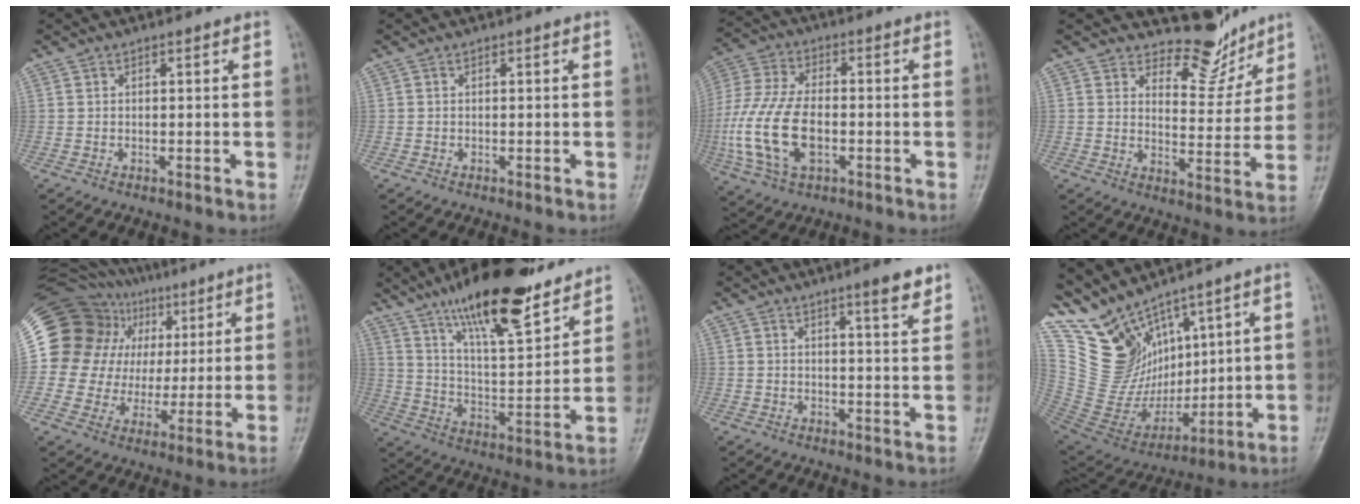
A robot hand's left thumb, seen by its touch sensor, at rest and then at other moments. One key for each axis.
{"total": 0.0}
{"total": 15.9, "fx": -3.3, "fy": 8.9, "fz": 12.7, "tx": -0.283, "ty": 0.008, "tz": -0.059}
{"total": 8.2, "fx": 7.4, "fy": 3.4, "fz": 1.0, "tx": 0.022, "ty": -0.069, "tz": 0.114}
{"total": 24.9, "fx": 7.9, "fy": 21.1, "fz": 10.7, "tx": -0.186, "ty": 0.060, "tz": 0.157}
{"total": 20.5, "fx": 15.2, "fy": 5.4, "fz": 12.6, "tx": -0.173, "ty": -0.076, "tz": 0.259}
{"total": 5.3, "fx": 3.5, "fy": 0.6, "fz": 3.8, "tx": -0.047, "ty": -0.024, "tz": 0.049}
{"total": 15.9, "fx": 11.8, "fy": 8.6, "fz": 6.4, "tx": -0.090, "ty": -0.055, "tz": 0.260}